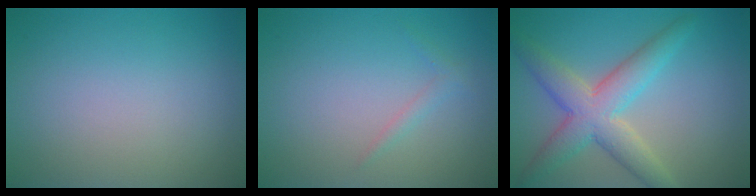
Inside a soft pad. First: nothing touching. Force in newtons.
{"total": 0.9, "press": 0.9, "slide": 0.0}
{"total": 5.0, "press": 4.9, "slide": 0.3}